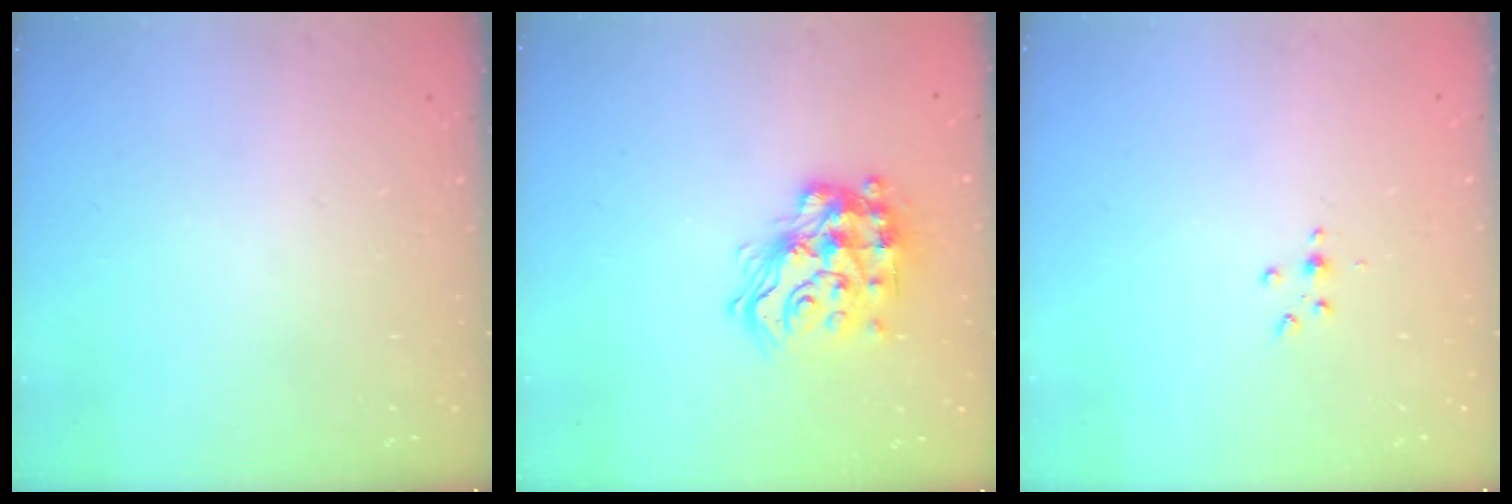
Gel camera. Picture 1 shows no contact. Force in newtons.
{"total": 17.5, "press": 17.5, "slide": 1.2}
{"total": 3.0, "press": 2.9, "slide": 0.4}